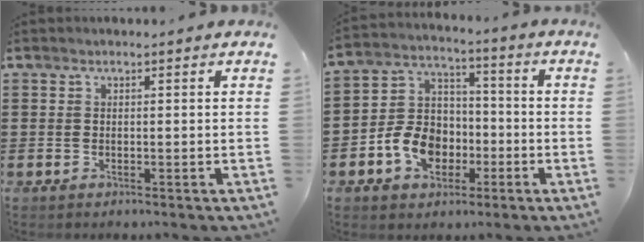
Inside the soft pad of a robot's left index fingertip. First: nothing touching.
{"total": 9.2, "force": [-3.7, 7.1, 4.5], "torque": [-0.117, 0.024, -0.072]}